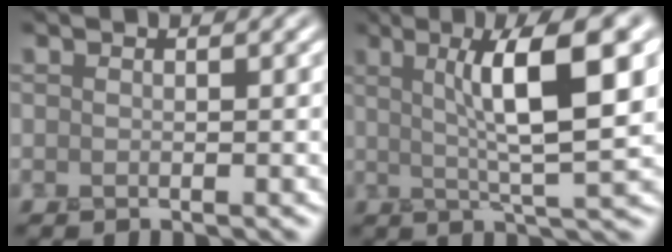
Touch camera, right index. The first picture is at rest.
{"total": 9.0, "force": [2.5, 1.7, 8.5], "torque": [-0.109, 0.013, 0.037]}